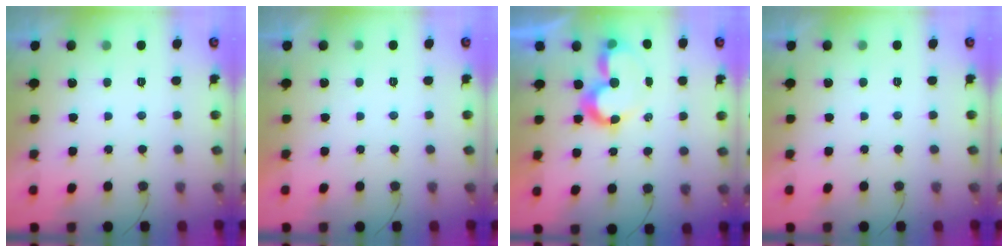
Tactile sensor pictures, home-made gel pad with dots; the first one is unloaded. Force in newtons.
{"total": 1.9, "press": 1.9, "slide": 0.1}
{"total": 8.5, "press": 7.7, "slide": 3.6}
{"total": 1.7, "press": 1.6, "slide": 0.0}